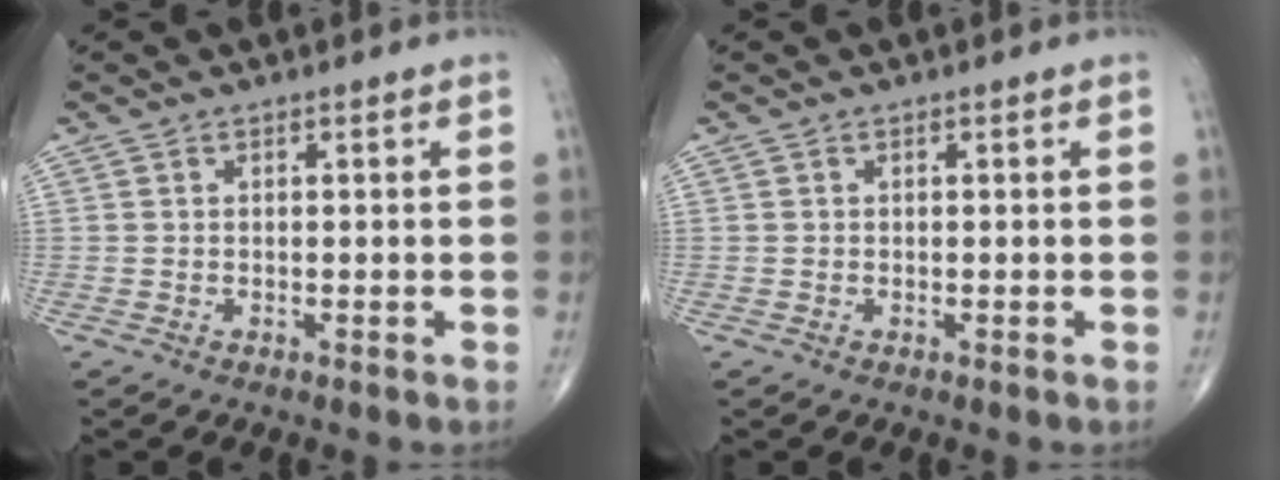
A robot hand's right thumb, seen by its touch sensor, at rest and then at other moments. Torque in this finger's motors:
{"motor_torque": [0.42, 0.22, -0.11, 0.30, 0.02]}